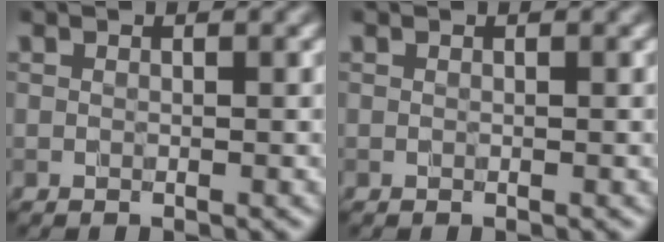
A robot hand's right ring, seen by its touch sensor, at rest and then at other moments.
{"total": 0.0}